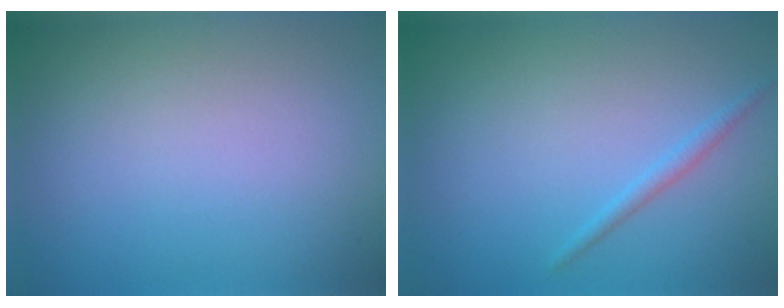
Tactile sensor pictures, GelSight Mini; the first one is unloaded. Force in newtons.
{"total": 1.0, "press": 1.0, "slide": 0.0}